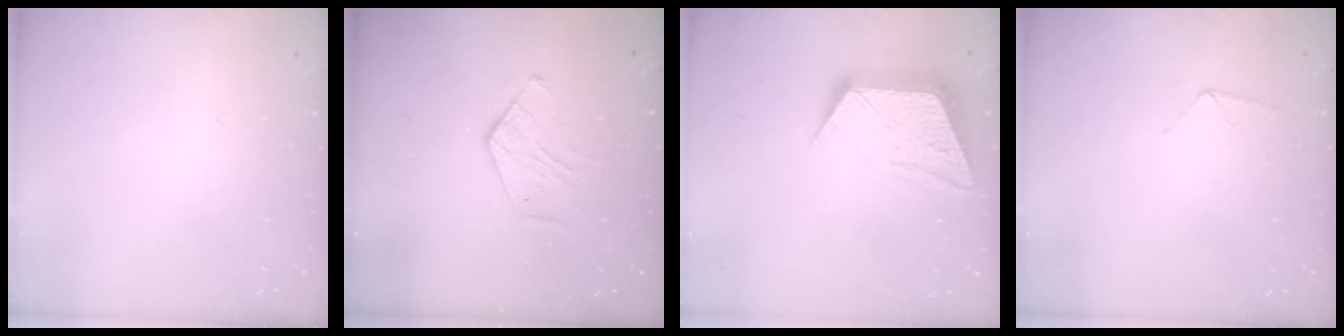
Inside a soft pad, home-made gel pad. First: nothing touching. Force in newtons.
{"total": 6.5, "press": 6.5, "slide": 0.3}
{"total": 13.0, "press": 12.9, "slide": 1.0}
{"total": 5.6, "press": 5.6, "slide": 0.5}